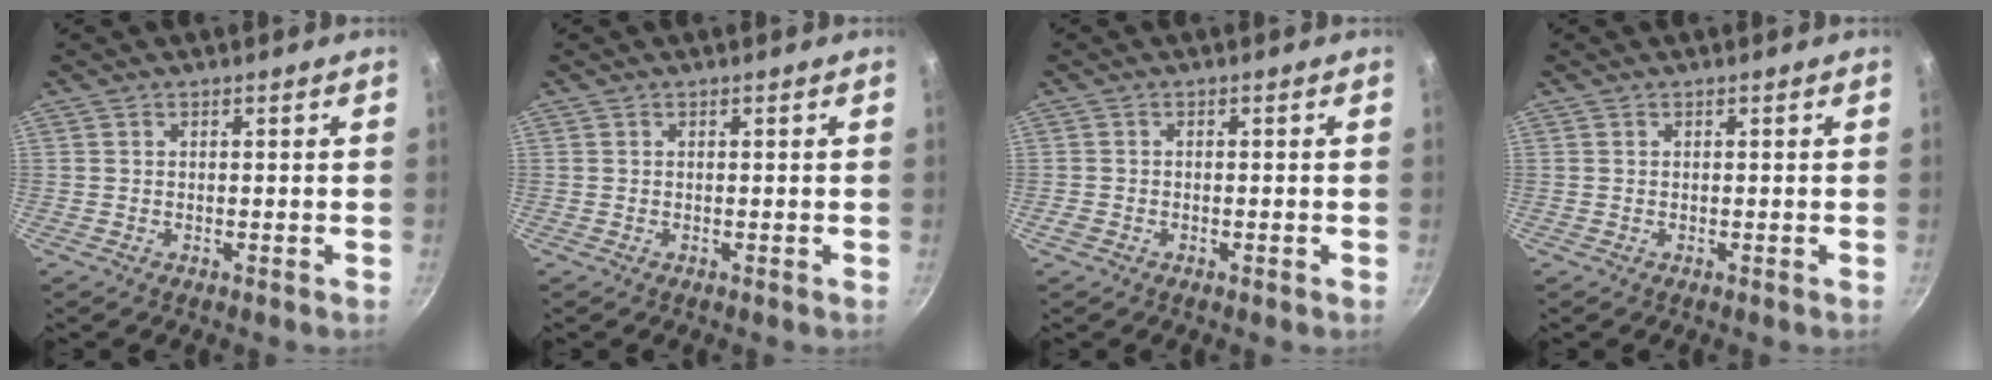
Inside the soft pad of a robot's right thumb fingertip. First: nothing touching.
{"total": 0.0}
{"total": 1.4, "force": [-0.8, 0.9, 0.7], "torque": [-0.018, 0.004, -0.016]}
{"total": 0.0}